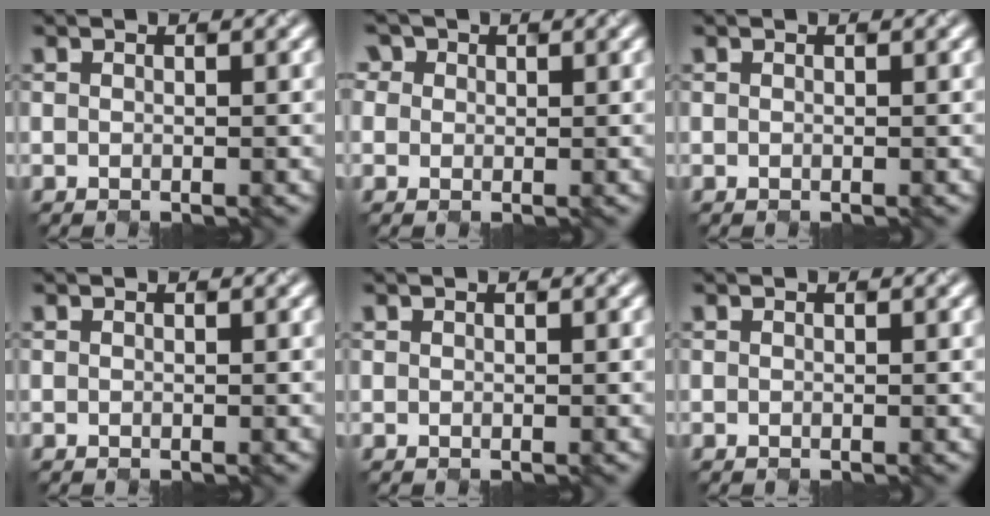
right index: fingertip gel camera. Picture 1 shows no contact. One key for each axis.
{"total": 1.7, "fx": 1.0, "fy": 1.3, "fz": -0.3, "tx": -0.032, "ty": -0.002, "tz": 0.045}
{"total": 0.0}
{"total": 0.0}
{"total": 0.5, "fx": -0.1, "fy": -0.3, "fz": -0.4, "tx": 0.000, "ty": -0.006, "tz": 0.010}
{"total": 0.0}